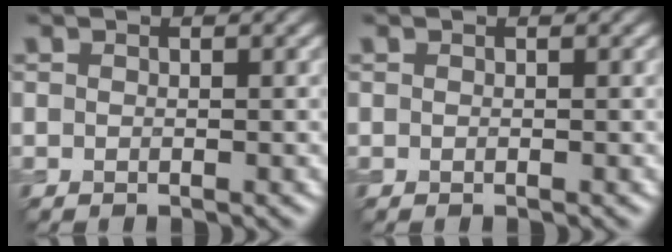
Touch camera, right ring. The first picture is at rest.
{"total": 0.0}